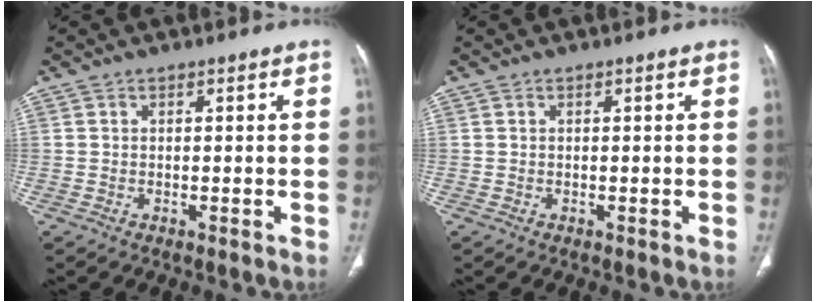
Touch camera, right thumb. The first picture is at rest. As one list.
[{"total": 0.0}]